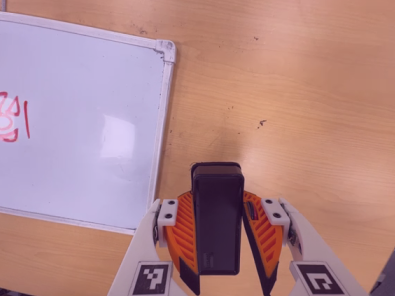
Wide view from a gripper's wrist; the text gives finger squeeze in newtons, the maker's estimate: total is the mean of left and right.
{"total": 6.4, "left": 5.1, "right": 7.7}